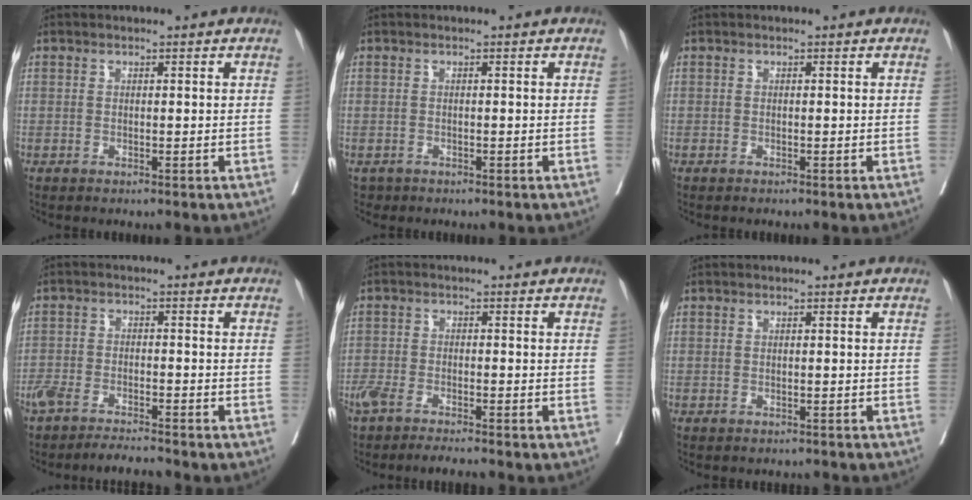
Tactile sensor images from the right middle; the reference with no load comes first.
{"total": 1.2, "force": [-0.9, 0.8, 0.0], "torque": [-0.008, -0.001, -0.012]}
{"total": 0.0}
{"total": 6.6, "force": [-6.1, 0.5, 2.2], "torque": [-0.037, -0.007, -0.105]}
{"total": 6.7, "force": [-5.9, 0.9, 3.1], "torque": [-0.053, -0.006, -0.100]}
{"total": 1.7, "force": [-1.6, 0.5, 0.0], "torque": [0.000, -0.003, -0.024]}